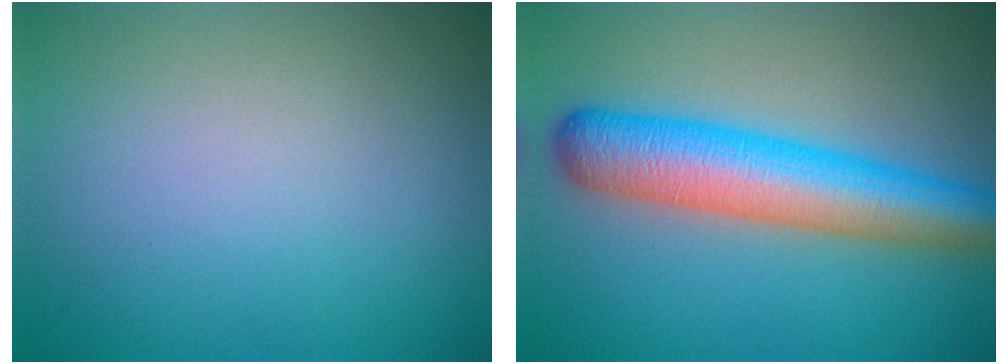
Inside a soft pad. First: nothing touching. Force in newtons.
{"total": 8.0, "press": 8.0, "slide": 0.2}